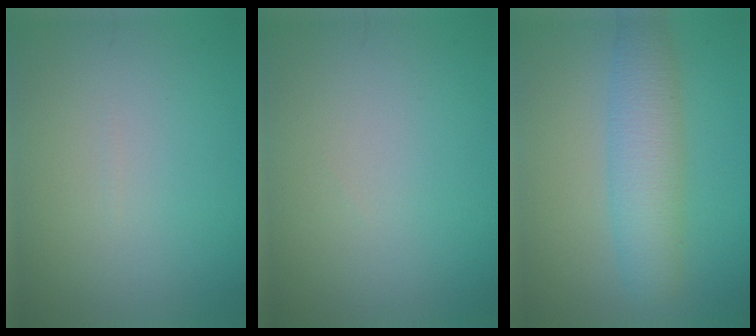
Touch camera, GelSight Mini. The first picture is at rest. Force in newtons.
{"total": 0.0}
{"total": 4.7, "press": 4.7, "slide": 0.1}